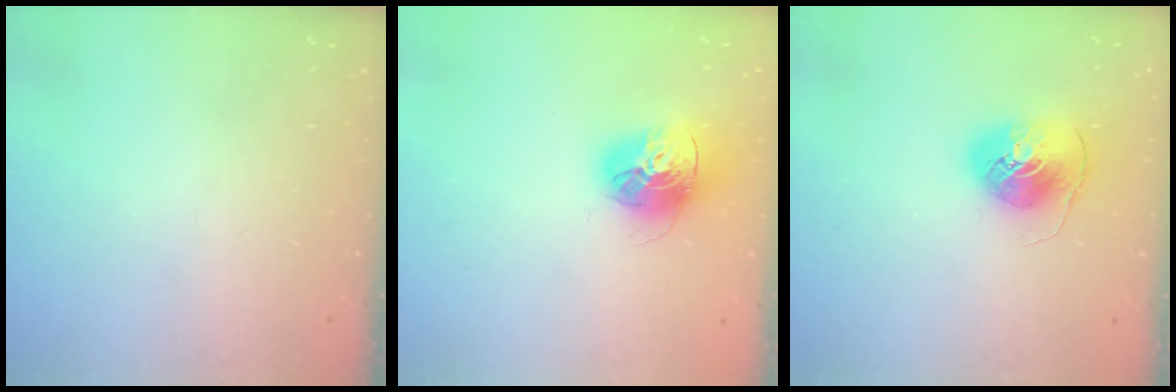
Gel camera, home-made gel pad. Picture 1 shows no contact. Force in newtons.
{"total": 15.7, "press": 15.6, "slide": 1.6}
{"total": 8.1, "press": 8.0, "slide": 1.2}